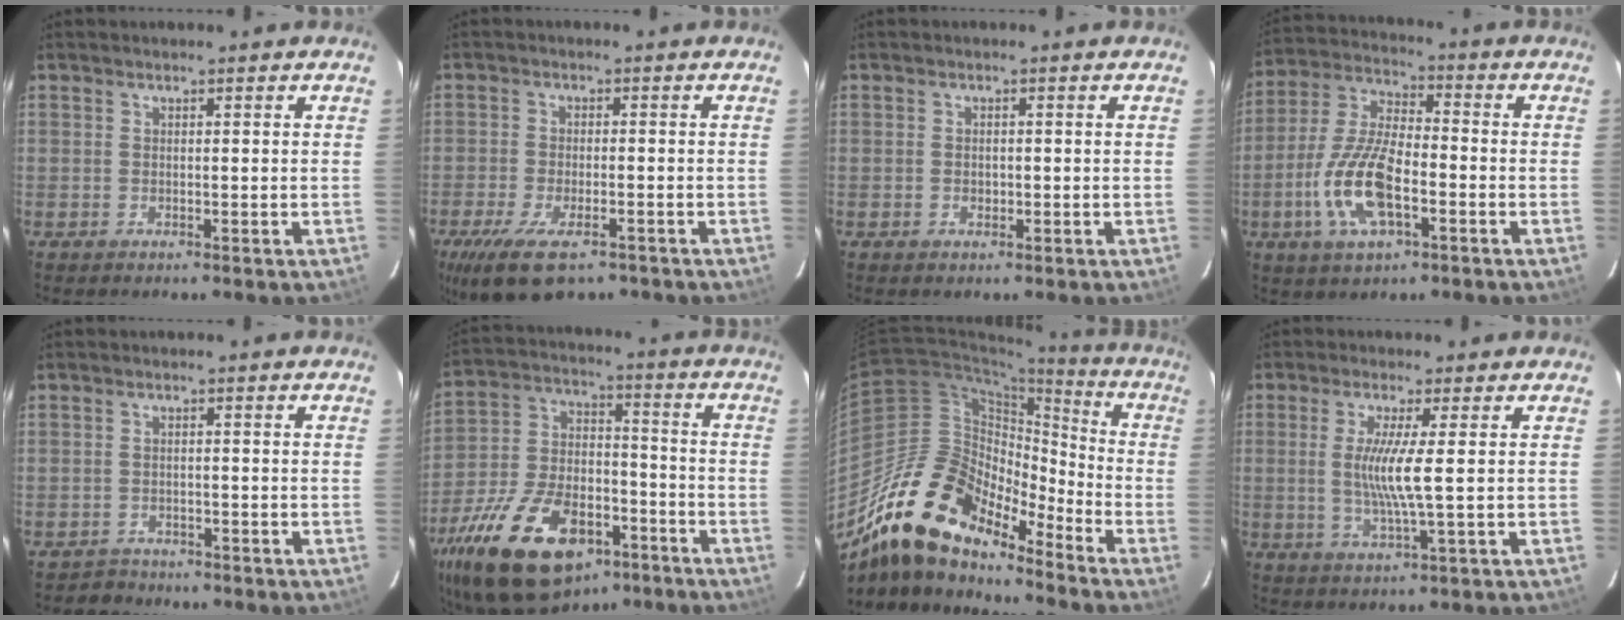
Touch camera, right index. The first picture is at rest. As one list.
[{"total": 12.0, "force": [-8.0, 4.7, 7.7], "torque": [-0.174, -0.034, -0.135]}, {"total": 1.2, "force": [-0.3, 1.0, 0.6], "torque": [-0.011, 0.002, -0.004]}, {"total": 13.8, "force": [-4.7, 5.4, 11.8], "torque": [-0.256, -0.003, -0.090]}, {"total": 2.7, "force": [-2.2, 1.5, -0.5], "torque": [0.005, 0.009, -0.035]}, {"total": 26.3, "force": [-15.4, 13.8, 16.3], "torque": [-0.338, -0.010, -0.243]}, {"total": 19.9, "force": [-15.4, 7.6, 10.0], "torque": [-0.180, -0.005, -0.290]}, {"total": 6.6, "force": [0.4, -0.4, 6.5], "torque": [-0.129, -0.013, 0.007]}]